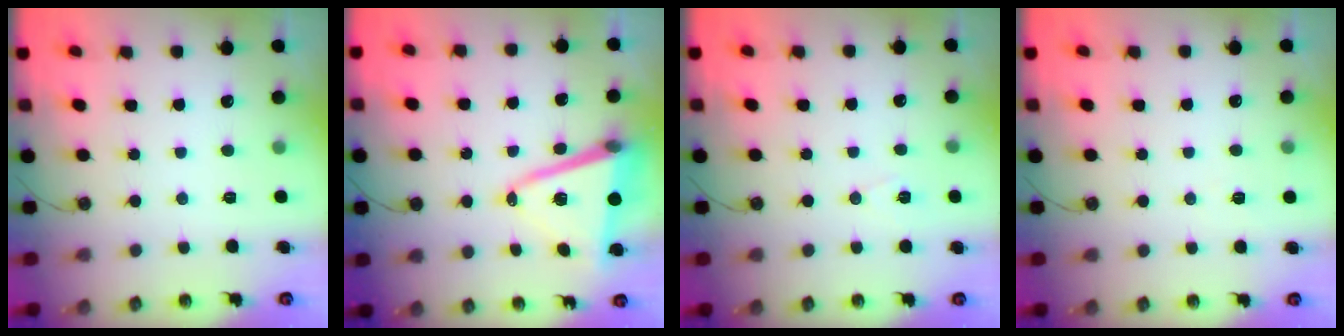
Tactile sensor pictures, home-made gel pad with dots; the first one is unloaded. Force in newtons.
{"total": 13.2, "press": 12.8, "slide": 3.2}
{"total": 6.4, "press": 4.5, "slide": 4.5}
{"total": 4.9, "press": 2.3, "slide": 4.4}